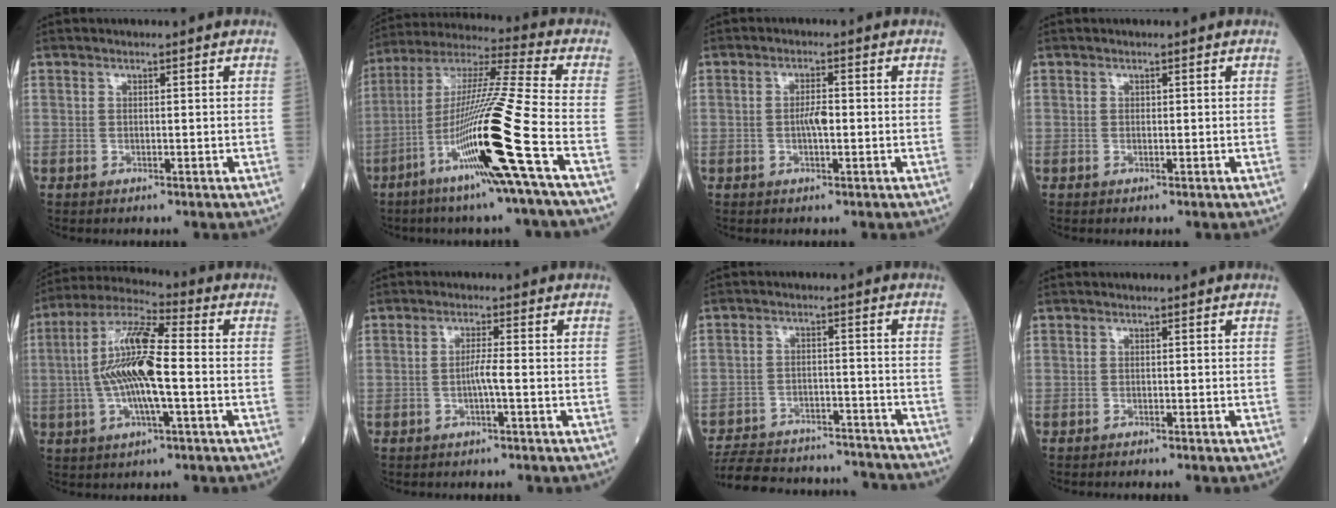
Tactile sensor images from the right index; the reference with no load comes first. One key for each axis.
{"total": 19.8, "fx": -7.4, "fy": -2.0, "fz": 18.3, "tx": -0.367, "ty": -0.030, "tz": -0.149}
{"total": 2.6, "fx": -0.3, "fy": 0.6, "fz": 2.5, "tx": -0.047, "ty": 0.003, "tz": -0.006}
{"total": 0.0}
{"total": 13.0, "fx": -1.1, "fy": 2.1, "fz": 12.8, "tx": -0.257, "ty": 0.009, "tz": -0.025}
{"total": 2.2, "fx": -0.7, "fy": -0.3, "fz": 2.0, "tx": -0.037, "ty": 0.001, "tz": -0.014}
{"total": 20.0, "fx": -18.8, "fy": 4.3, "fz": 5.4, "tx": -0.116, "ty": 0.001, "tz": -0.259}
{"total": 1.6, "fx": -1.4, "fy": 0.0, "fz": 0.7, "tx": -0.011, "ty": -0.001, "tz": -0.016}